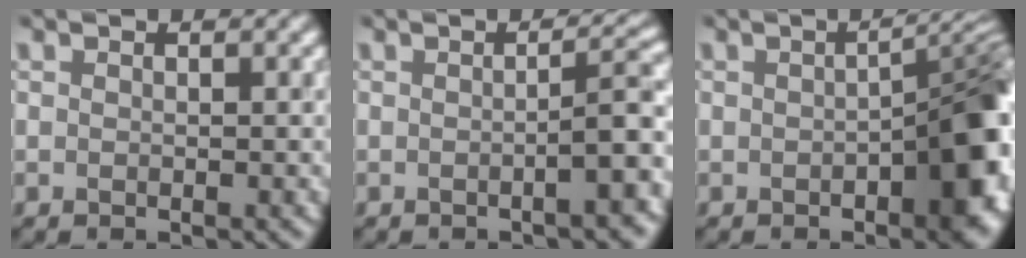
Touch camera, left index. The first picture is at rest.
{"total": 3.5, "force": [-1.0, 0.6, 3.3], "torque": [-0.044, 0.017, -0.019]}
{"total": 9.7, "force": [-2.1, 4.4, 8.3], "torque": [-0.073, -0.001, -0.028]}